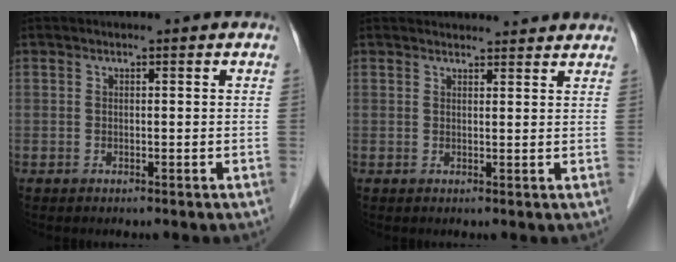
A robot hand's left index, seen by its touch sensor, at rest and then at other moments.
{"total": 7.4, "force": [7.2, 1.2, 1.4], "torque": [-0.009, 0.023, 0.076]}